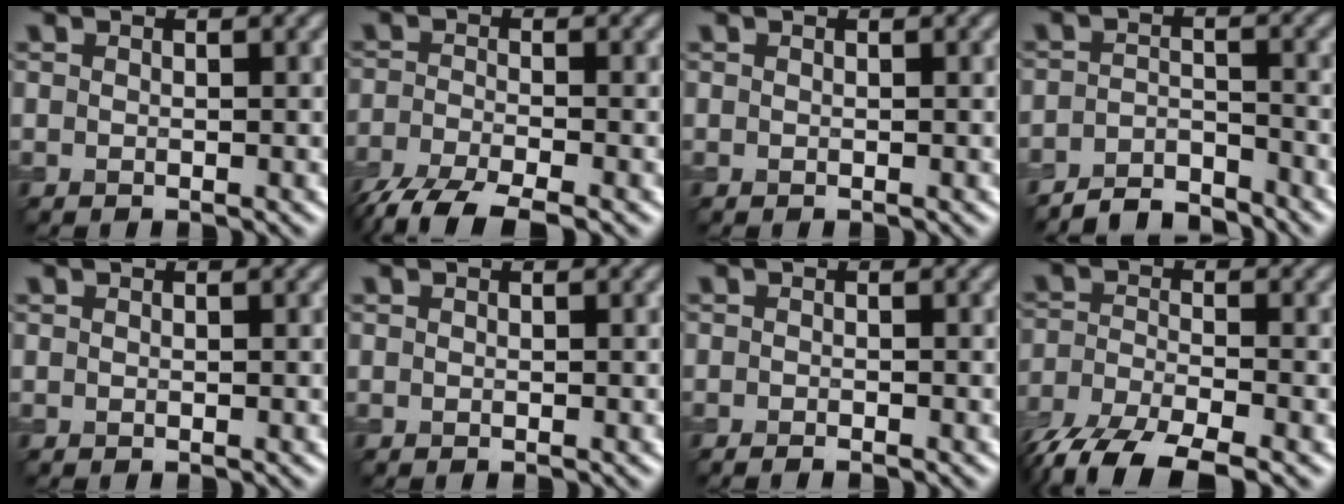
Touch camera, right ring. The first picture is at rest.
{"total": 5.9, "force": [-4.6, 1.5, 3.5], "torque": [-0.068, -0.015, -0.093]}
{"total": 0.0}
{"total": 3.9, "force": [-3.6, 0.9, 1.0], "torque": [-0.015, 0.001, -0.072]}
{"total": 0.0}
{"total": 0.0}
{"total": 0.7, "force": [-0.6, 0.1, 0.4], "torque": [-0.006, -0.002, -0.011]}
{"total": 7.4, "force": [-5.4, 2.3, 4.6], "torque": [-0.085, -0.016, -0.107]}